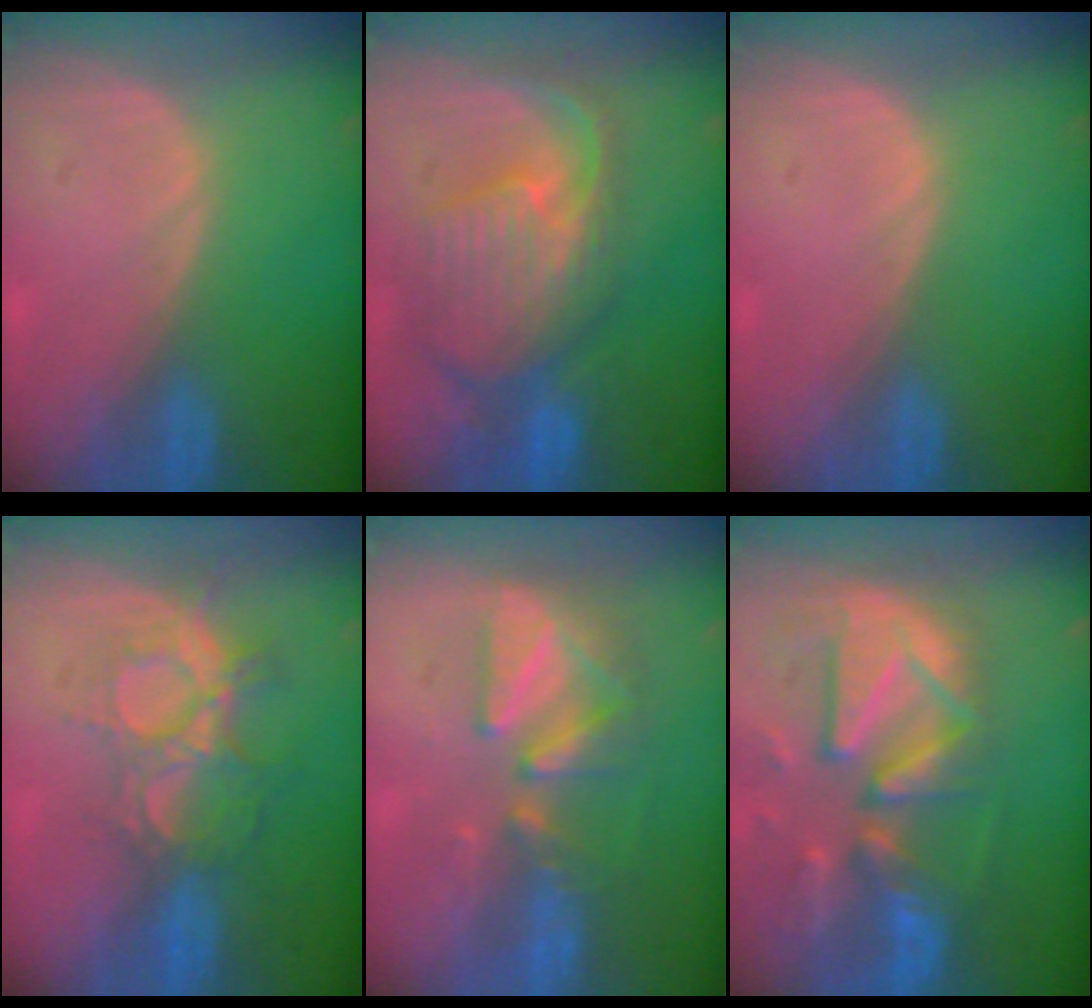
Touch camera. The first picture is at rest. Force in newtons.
{"total": 11.0, "press": 9.6, "slide": 5.3}
{"total": 0.0}
{"total": 9.3, "press": 7.9, "slide": 4.9}
{"total": 8.8, "press": 7.8, "slide": 4.1}
{"total": 13.0, "press": 11.3, "slide": 6.4}